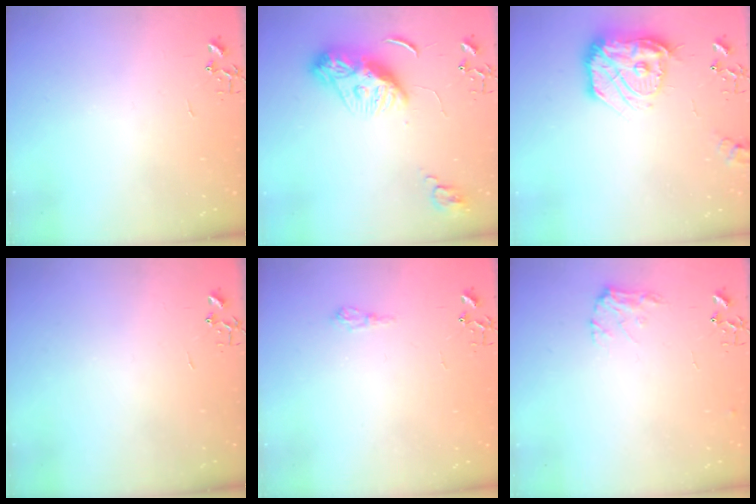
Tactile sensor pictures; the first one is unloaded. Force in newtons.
{"total": 11.9, "press": 11.9, "slide": 0.9}
{"total": 18.7, "press": 18.6, "slide": 1.8}
{"total": 0.0}
{"total": 6.1, "press": 6.1, "slide": 0.7}
{"total": 7.9, "press": 7.9, "slide": 0.1}